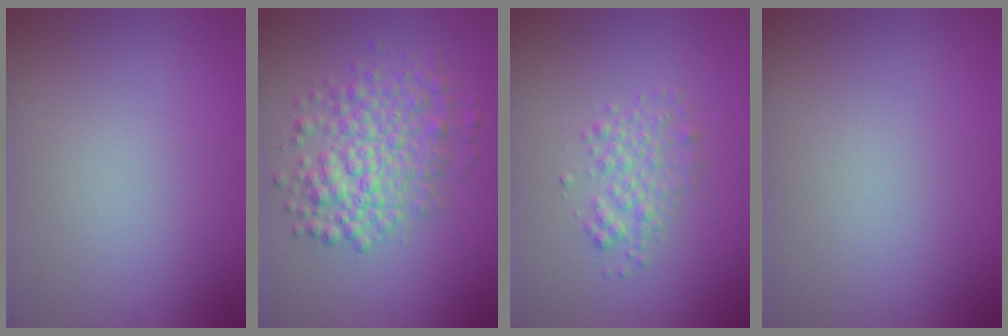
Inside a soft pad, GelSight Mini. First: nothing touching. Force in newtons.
{"total": 5.1, "press": 5.1, "slide": 0.2}
{"total": 2.1, "press": 2.1, "slide": 0.1}
{"total": 0.0}